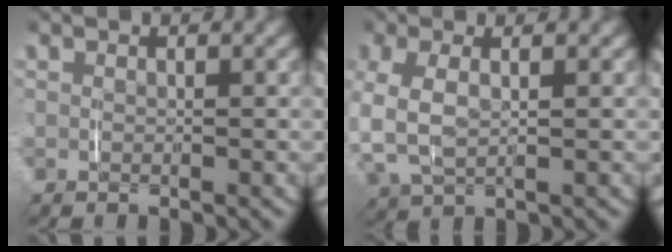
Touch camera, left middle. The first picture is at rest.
{"total": 5.1, "force": [0.4, 3.6, 3.6], "torque": [-0.111, -0.004, 0.015]}